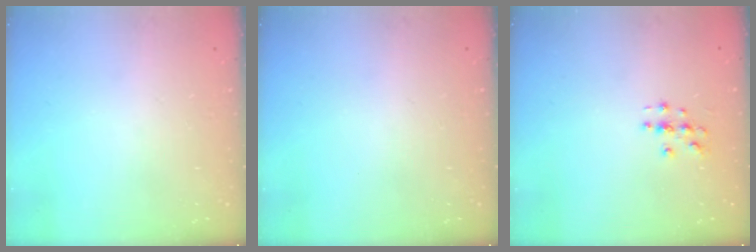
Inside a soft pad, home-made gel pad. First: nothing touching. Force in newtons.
{"total": 0.0}
{"total": 2.8, "press": 2.8, "slide": 0.3}